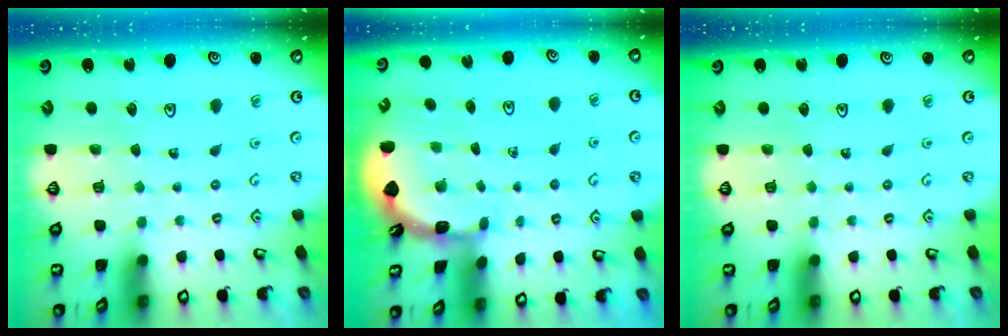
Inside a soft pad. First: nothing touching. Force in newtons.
{"total": 1.7, "press": 1.6, "slide": 0.1}
{"total": 0.0}